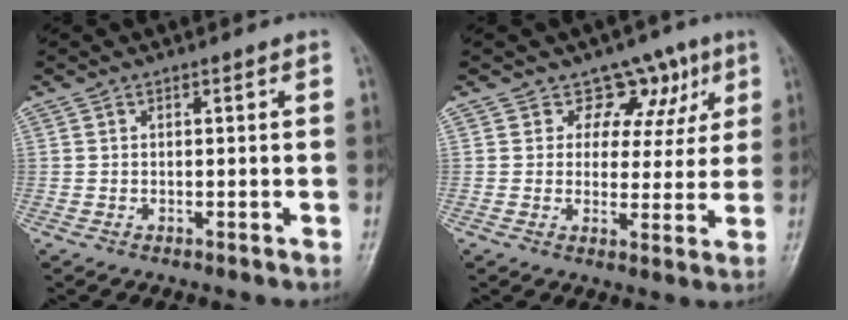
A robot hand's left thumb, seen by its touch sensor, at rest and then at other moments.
{"total": 7.5, "force": [4.4, 5.8, 1.9], "torque": [0.029, -0.013, 0.058]}